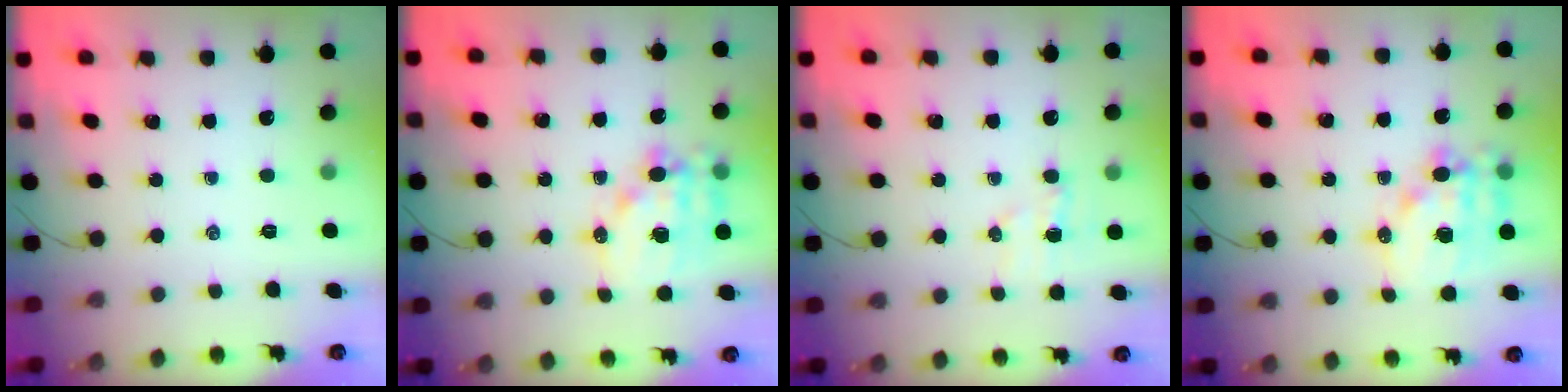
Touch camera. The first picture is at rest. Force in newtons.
{"total": 14.3, "press": 13.9, "slide": 3.2}
{"total": 4.3, "press": 4.2, "slide": 1.1}
{"total": 14.3, "press": 13.9, "slide": 3.2}